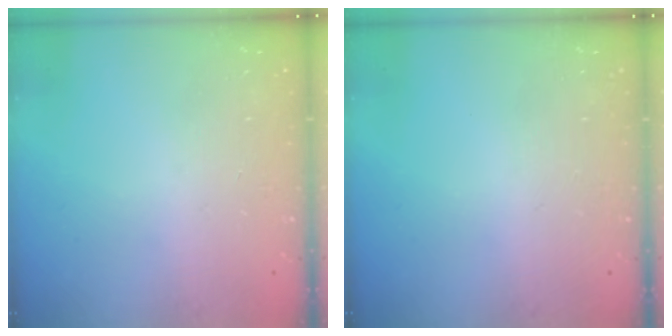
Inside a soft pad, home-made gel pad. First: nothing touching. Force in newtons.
{"total": 0.0}